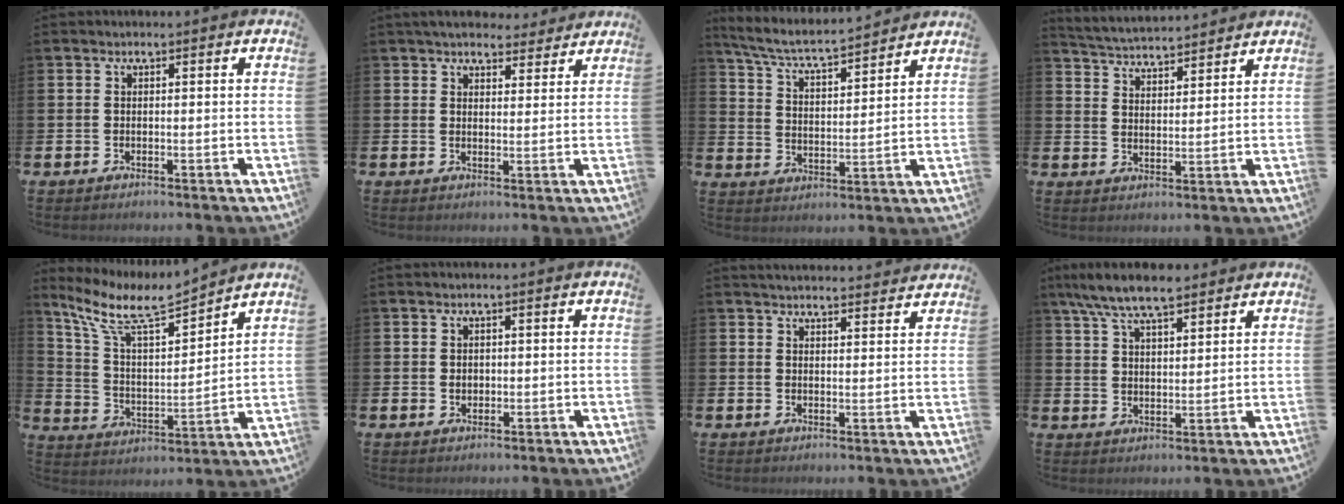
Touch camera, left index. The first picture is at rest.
{"total": 4.8, "force": [4.6, 1.5, 0.4], "torque": [-0.015, -0.023, 0.083]}
{"total": 6.0, "force": [5.7, 0.4, 1.9], "torque": [-0.063, -0.044, 0.095]}
{"total": 4.4, "force": [4.4, 0.3, -0.2], "torque": [-0.018, -0.030, 0.078]}
{"total": 8.9, "force": [7.9, 1.7, 3.8], "torque": [-0.113, -0.046, 0.137]}
{"total": 1.1, "force": [0.3, 1.0, 0.4], "torque": [0.002, 0.003, 0.002]}
{"total": 3.6, "force": [3.6, 0.2, 0.2], "torque": [-0.008, -0.019, 0.066]}
{"total": 7.9, "force": [7.1, 1.6, 3.1], "torque": [-0.080, -0.020, 0.130]}